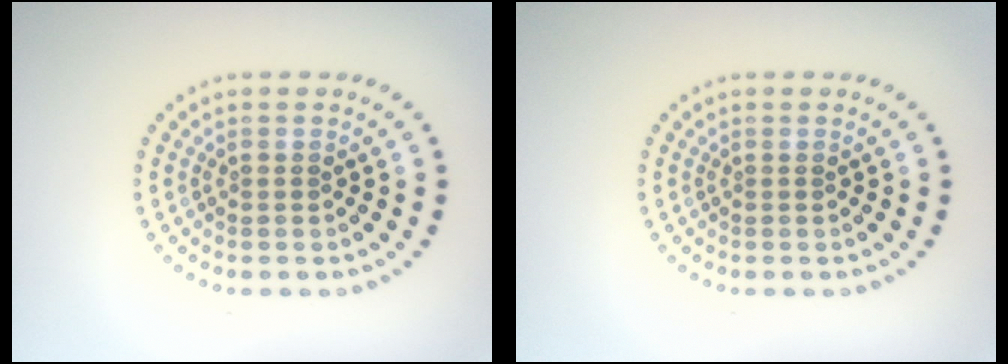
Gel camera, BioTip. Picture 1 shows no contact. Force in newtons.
{"total": 0.0}